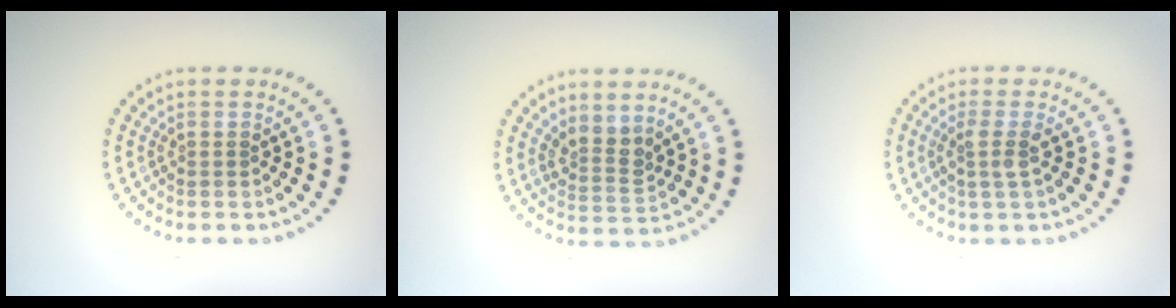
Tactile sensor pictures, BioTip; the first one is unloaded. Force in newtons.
{"total": 2.6, "press": 1.9, "slide": 1.7}
{"total": 1.9, "press": 1.4, "slide": 1.2}